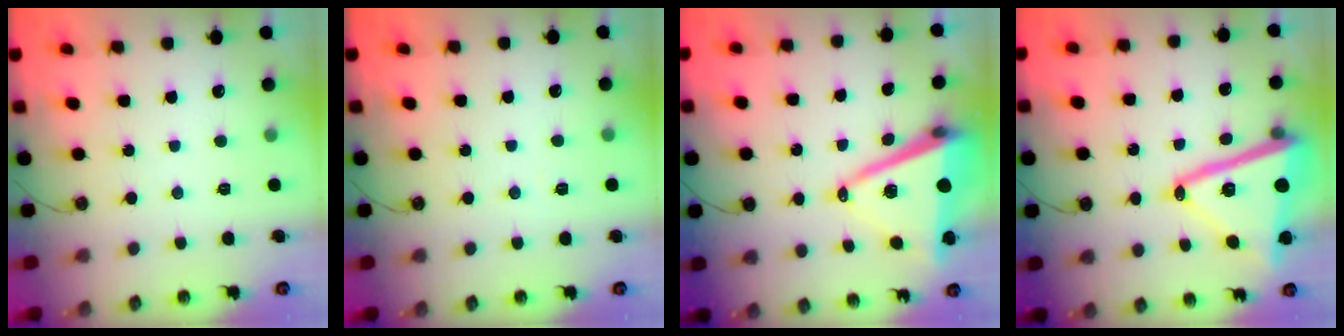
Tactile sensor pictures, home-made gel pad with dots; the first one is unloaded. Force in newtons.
{"total": 3.5, "press": 3.3, "slide": 1.3}
{"total": 14.5, "press": 13.8, "slide": 4.2}
{"total": 20.2, "press": 20.1, "slide": 1.7}